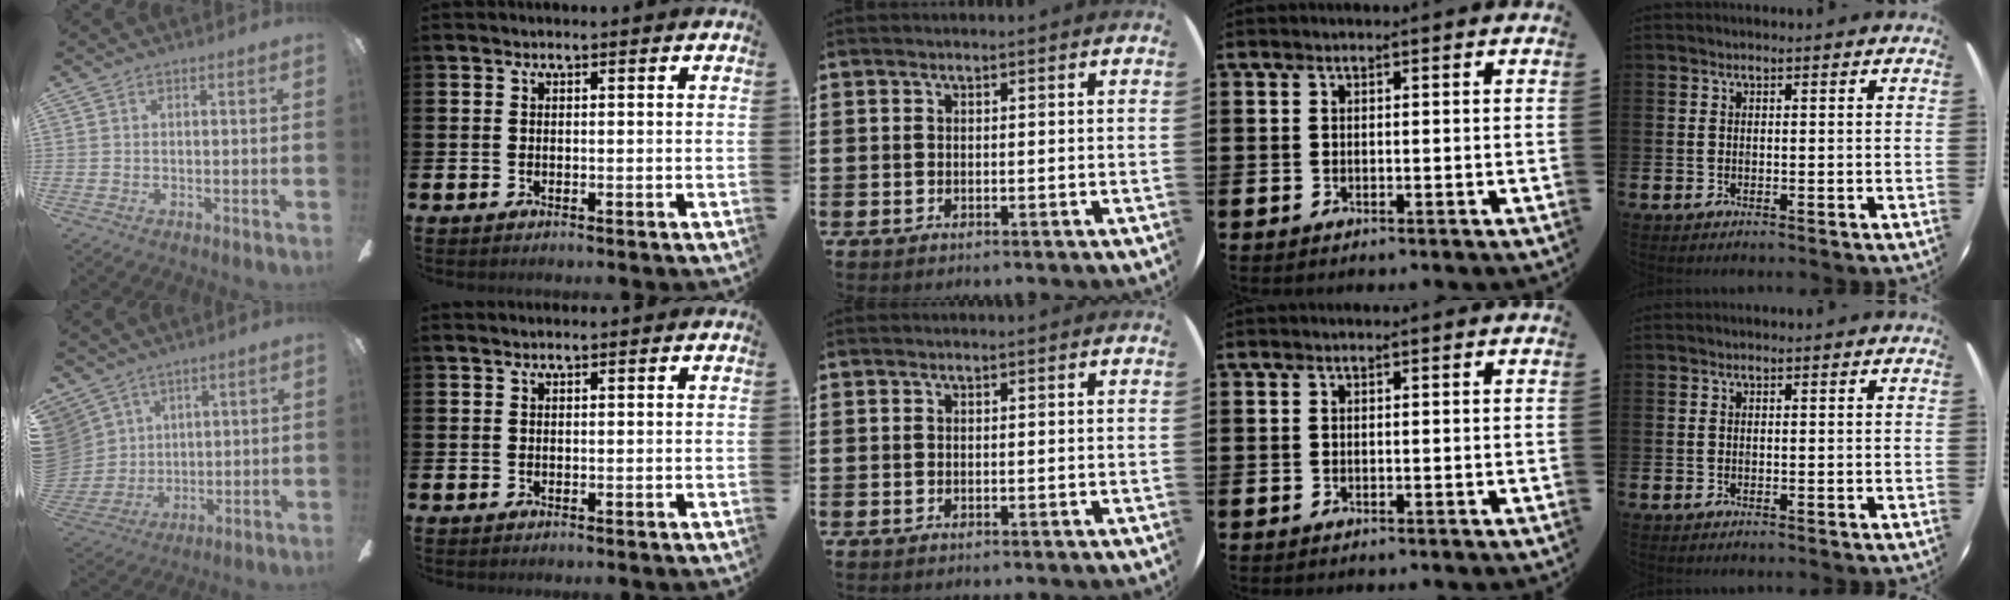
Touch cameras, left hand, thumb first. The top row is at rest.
{"thumb": {"total": 9.8, "force": [4.6, 8.5, 1.6], "torque": [-0.073, -0.029, 0.096]}, "index": {"total": 0.7, "force": [0.6, 0.1, 0.3], "torque": [-0.004, 0.002, 0.010]}}